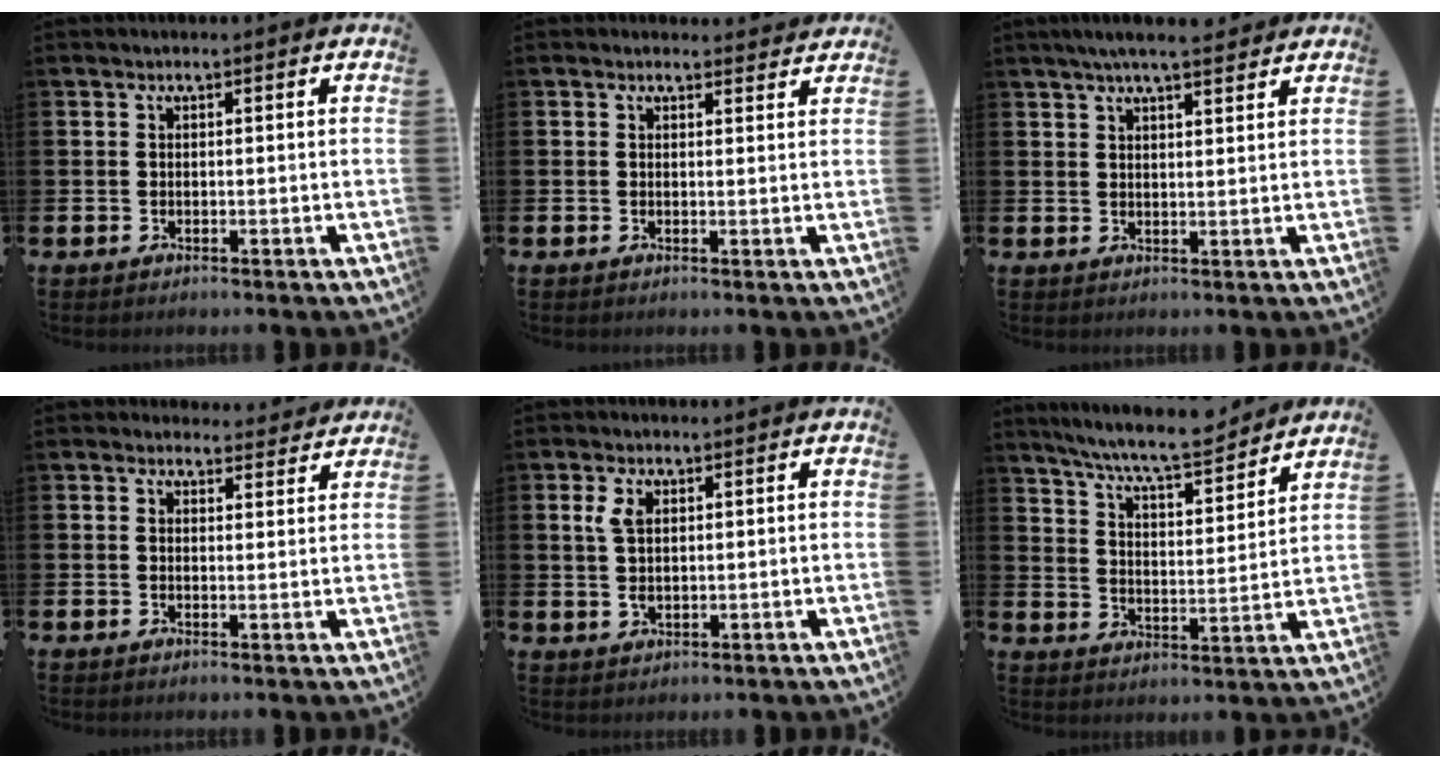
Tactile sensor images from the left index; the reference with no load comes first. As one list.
[{"total": 1.5, "force": [1.5, 0.5, 0.0], "torque": [0.005, -0.004, 0.024]}, {"total": 5.0, "force": [4.5, 0.6, 2.0], "torque": [-0.042, -0.013, 0.079]}, {"total": 2.8, "force": [2.6, 0.9, -0.1], "torque": [0.003, -0.012, 0.045]}, {"total": 3.3, "force": [1.5, 1.7, 2.4], "torque": [-0.036, 0.003, 0.023]}, {"total": 8.1, "force": [7.7, 0.6, 2.6], "torque": [-0.076, -0.051, 0.133]}]